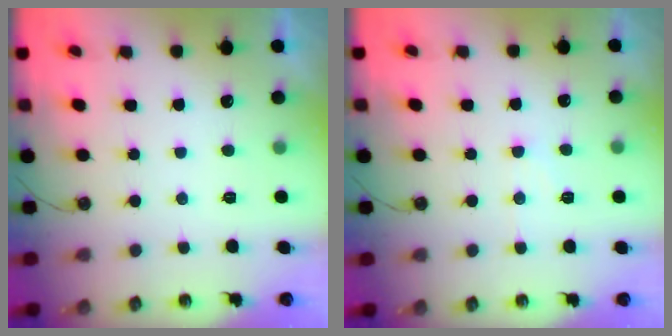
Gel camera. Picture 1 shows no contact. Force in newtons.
{"total": 7.4, "press": 7.4, "slide": 0.8}